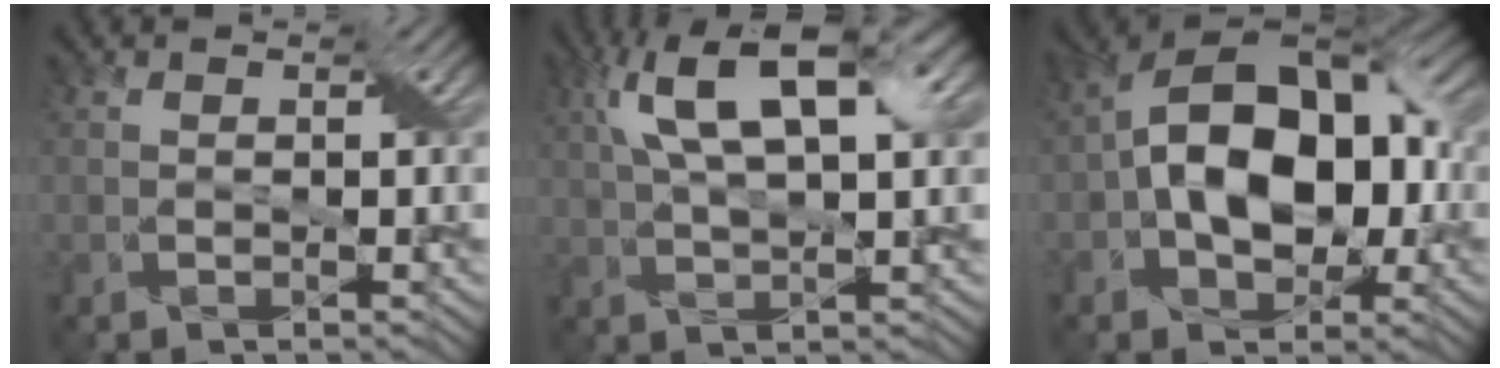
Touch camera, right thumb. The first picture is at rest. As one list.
[{"total": 12.0, "force": [5.2, 3.8, 10.1], "torque": [-0.193, 0.017, 0.083]}, {"total": 15.1, "force": [0.0, 9.2, 11.9], "torque": [-0.184, 0.025, -0.015]}]